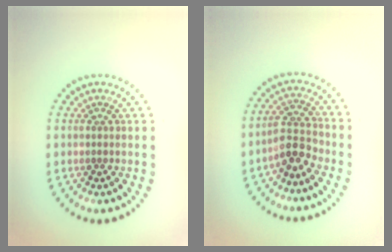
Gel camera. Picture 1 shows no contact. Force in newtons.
{"total": 2.9, "press": 2.5, "slide": 1.4}